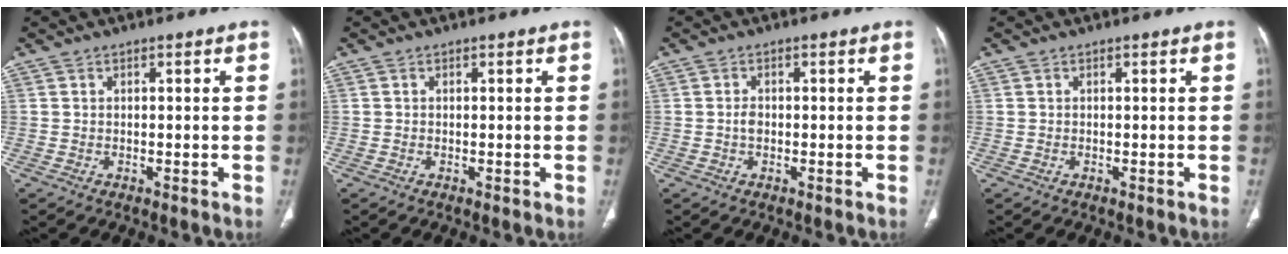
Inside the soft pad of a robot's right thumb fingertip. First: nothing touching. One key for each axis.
{"total": 0.0}
{"total": 1.4, "fx": -0.2, "fy": 1.0, "fz": 1.0, "tx": -0.017, "ty": 0.002, "tz": -0.005}
{"total": 0.0}